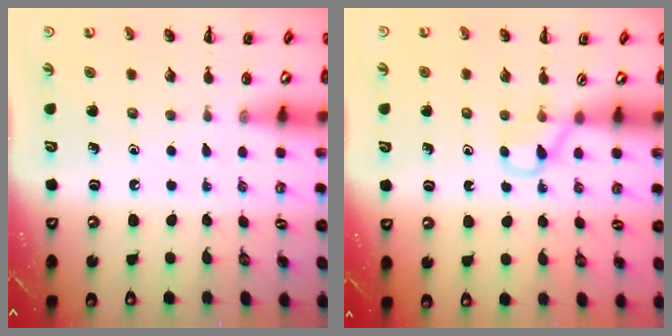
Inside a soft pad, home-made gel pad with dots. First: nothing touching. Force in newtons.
{"total": 2.6, "press": 2.5, "slide": 0.9}